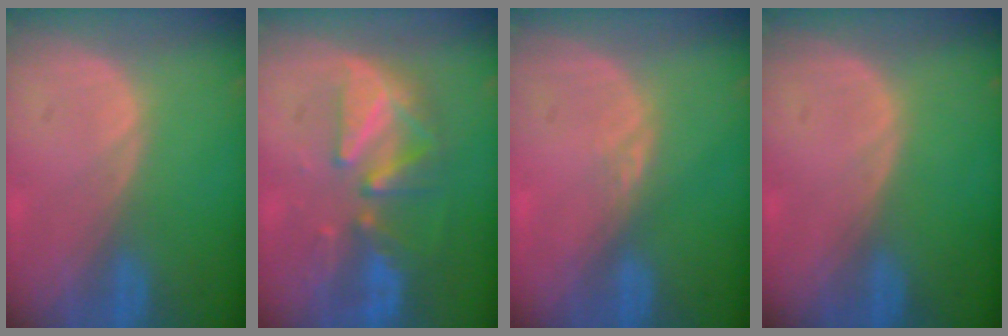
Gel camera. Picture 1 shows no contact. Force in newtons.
{"total": 8.6, "press": 8.1, "slide": 2.7}
{"total": 1.5, "press": 1.3, "slide": 0.8}
{"total": 0.0}